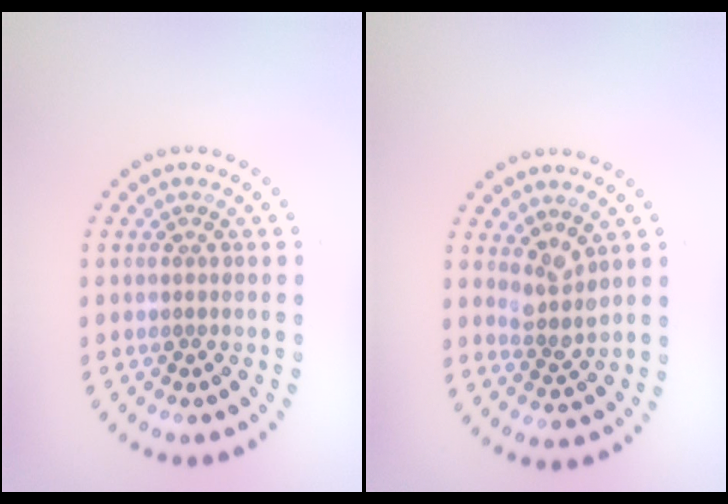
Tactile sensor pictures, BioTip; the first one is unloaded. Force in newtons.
{"total": 2.4, "press": 1.9, "slide": 1.5}